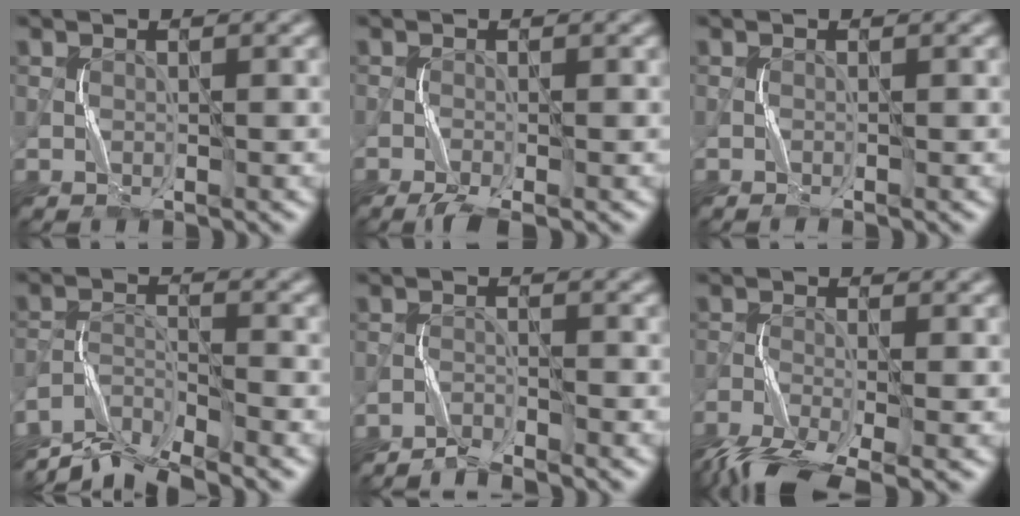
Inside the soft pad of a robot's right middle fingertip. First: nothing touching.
{"total": 1.8, "force": [-1.4, 0.0, 1.1], "torque": [-0.024, 0.003, -0.033]}
{"total": 0.0}
{"total": 5.1, "force": [-5.0, 0.4, 1.3], "torque": [-0.020, 0.003, -0.102]}
{"total": 1.9, "force": [-1.9, -0.4, -0.3], "torque": [0.004, 0.008, -0.044]}
{"total": 7.3, "force": [-5.8, 1.8, 4.0], "torque": [-0.083, -0.020, -0.118]}